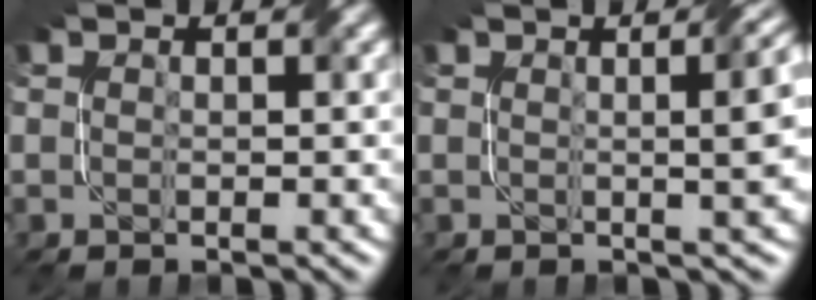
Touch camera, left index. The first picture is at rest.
{"total": 7.7, "force": [0.9, 3.2, 7.0], "torque": [-0.027, 0.024, 0.002]}